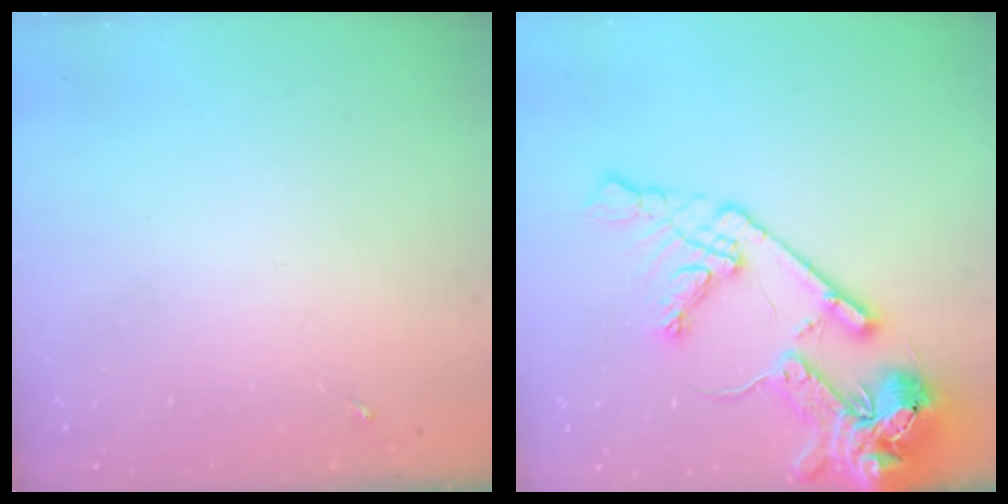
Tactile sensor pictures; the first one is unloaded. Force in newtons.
{"total": 19.0, "press": 18.8, "slide": 2.9}